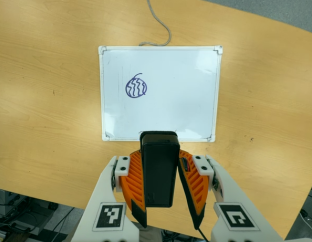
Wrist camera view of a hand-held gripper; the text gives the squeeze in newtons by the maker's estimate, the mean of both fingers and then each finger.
{"total": 6.3, "left": 5.0, "right": 7.6}